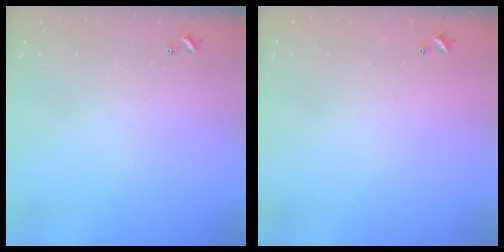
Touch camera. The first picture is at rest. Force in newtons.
{"total": 2.8, "press": 2.8, "slide": 0.1}